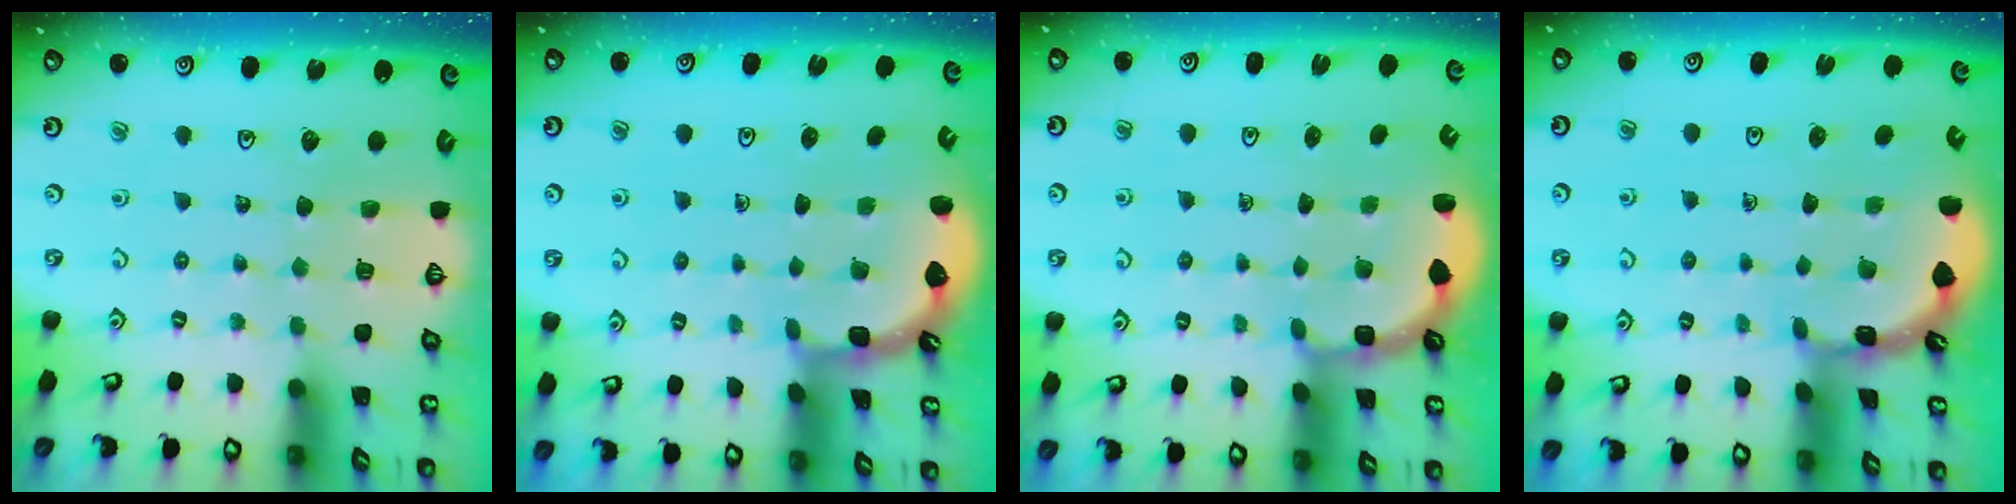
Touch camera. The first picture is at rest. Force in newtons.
{"total": 2.0, "press": 2.0, "slide": 0.2}
{"total": 2.7, "press": 2.3, "slide": 1.4}
{"total": 1.9, "press": 1.9, "slide": 0.1}